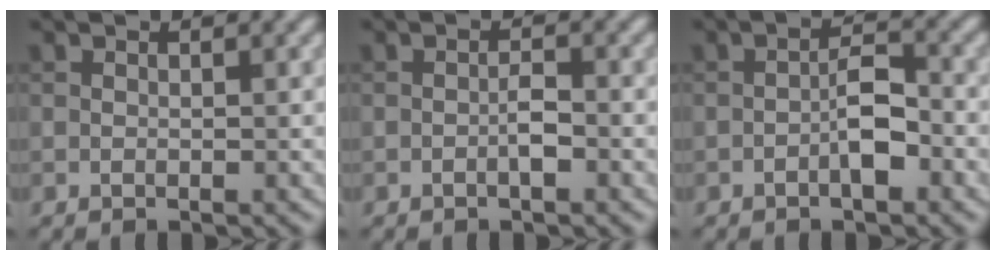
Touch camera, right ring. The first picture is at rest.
{"total": 1.3, "force": [-0.4, 0.3, 1.1], "torque": [-0.021, 0.002, -0.008]}
{"total": 2.7, "force": [-1.0, 0.9, 2.3], "torque": [-0.037, 0.006, -0.020]}